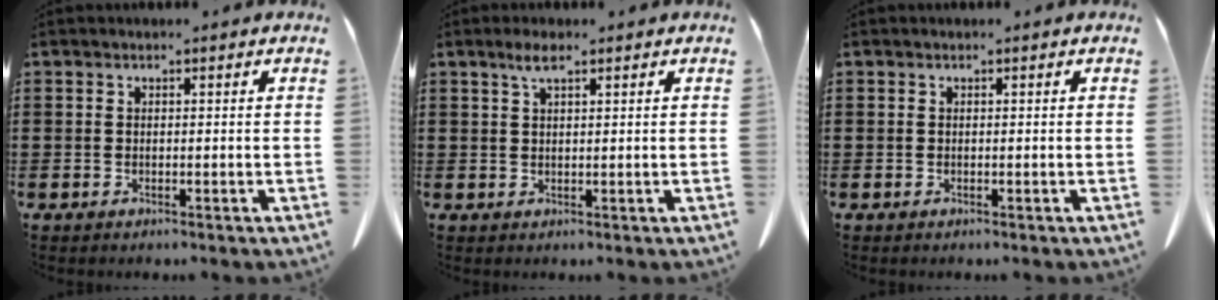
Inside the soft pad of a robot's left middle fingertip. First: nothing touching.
{"total": 2.7, "force": [1.5, 0.6, 2.2], "torque": [-0.045, 0.004, 0.025]}
{"total": 0.0}